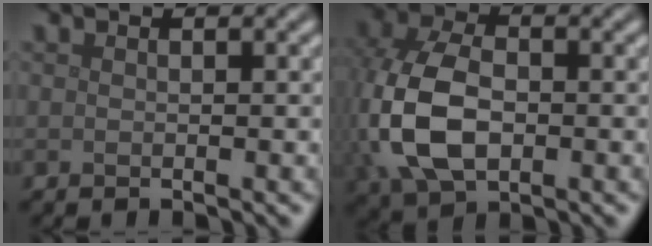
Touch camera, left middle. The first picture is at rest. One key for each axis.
{"total": 9.1, "fx": -1.0, "fy": 6.0, "fz": 6.8, "tx": -0.169, "ty": -0.006, "tz": -0.021}